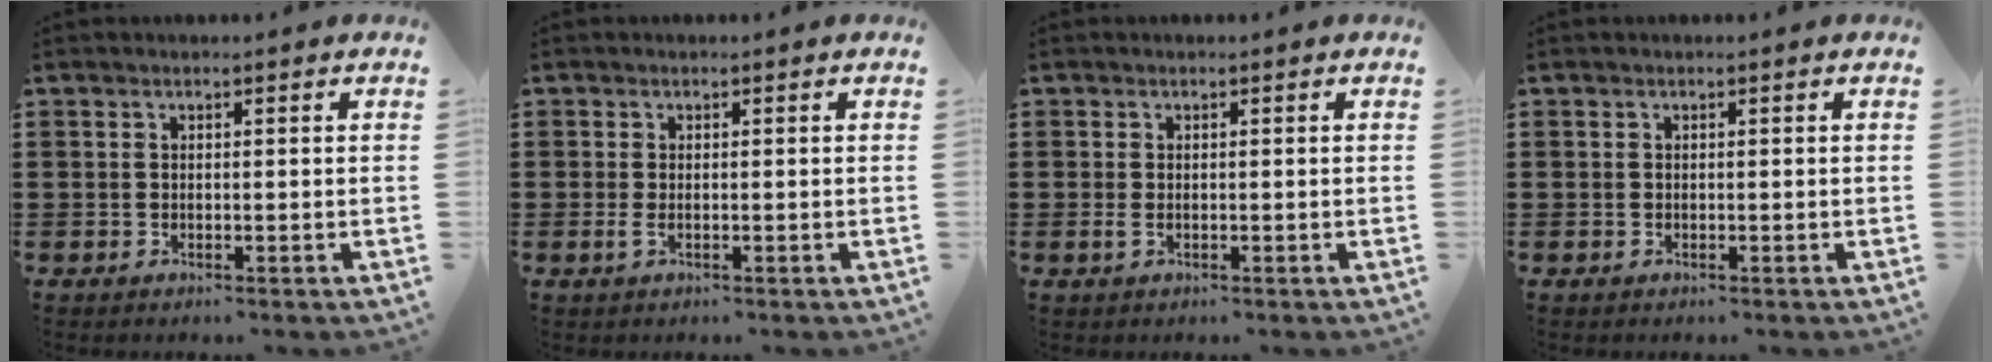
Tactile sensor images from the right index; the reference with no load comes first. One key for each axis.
{"total": 0.9, "fx": -0.1, "fy": 0.2, "fz": 0.9, "tx": -0.024, "ty": -0.006, "tz": -0.004}
{"total": 0.8, "fx": -0.1, "fy": 0.2, "fz": 0.8, "tx": -0.022, "ty": -0.004, "tz": -0.004}
{"total": 0.0}